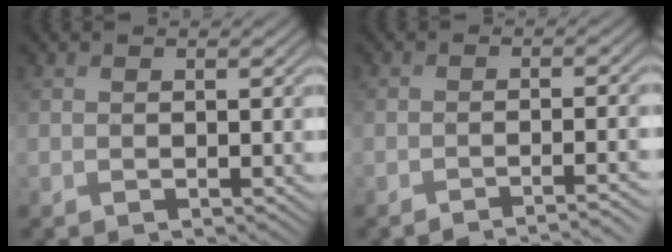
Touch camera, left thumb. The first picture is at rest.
{"total": 3.0, "force": [-2.4, 0.3, 1.9], "torque": [-0.022, 0.004, -0.043]}